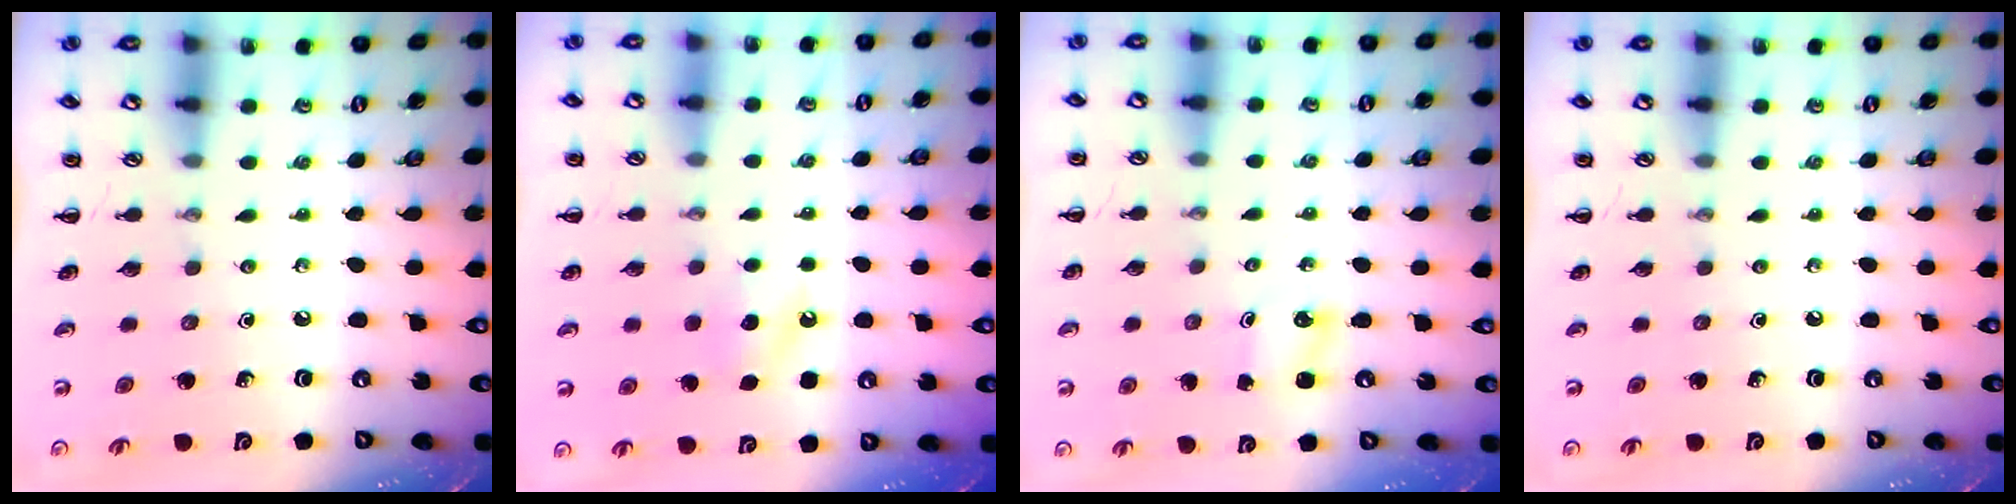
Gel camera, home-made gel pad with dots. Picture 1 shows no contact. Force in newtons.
{"total": 6.5, "press": 6.2, "slide": 2.0}
{"total": 1.4, "press": 1.3, "slide": 0.2}
{"total": 0.0}